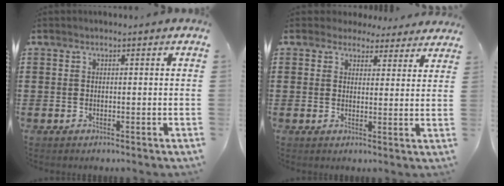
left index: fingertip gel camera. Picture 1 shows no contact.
{"total": 3.4, "force": [3.0, 1.5, 0.6], "torque": [-0.024, -0.003, 0.057]}